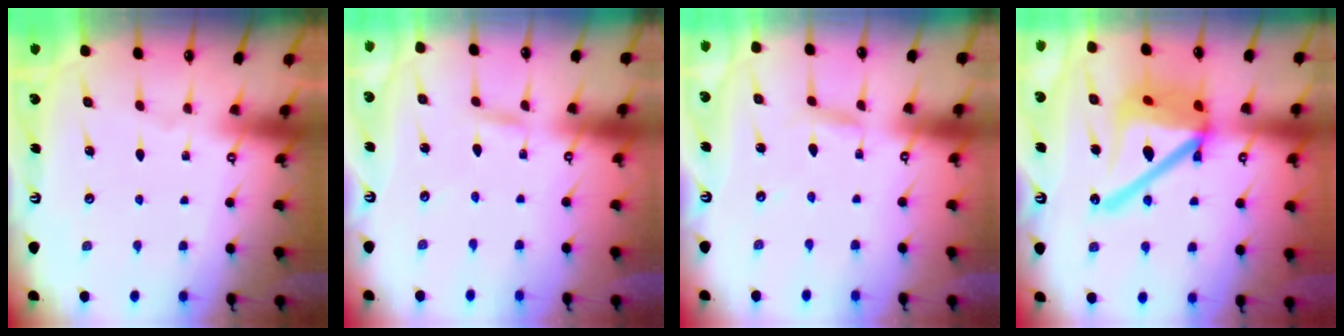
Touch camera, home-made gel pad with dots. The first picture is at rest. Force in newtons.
{"total": 2.5, "press": 2.5, "slide": 0.2}
{"total": 2.2, "press": 2.2, "slide": 0.1}
{"total": 21.7, "press": 21.5, "slide": 2.8}